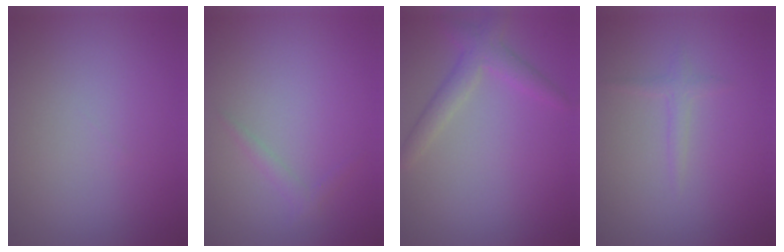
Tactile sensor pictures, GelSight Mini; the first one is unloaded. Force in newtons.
{"total": 0.9, "press": 0.9, "slide": 0.0}
{"total": 2.6, "press": 2.6, "slide": 0.1}
{"total": 1.0, "press": 1.0, "slide": 0.1}